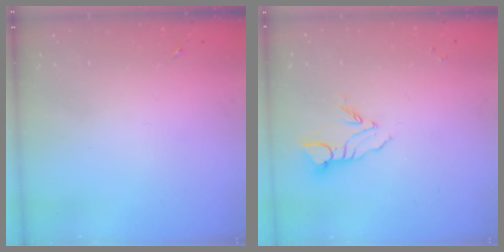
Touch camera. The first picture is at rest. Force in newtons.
{"total": 6.1, "press": 6.1, "slide": 0.5}